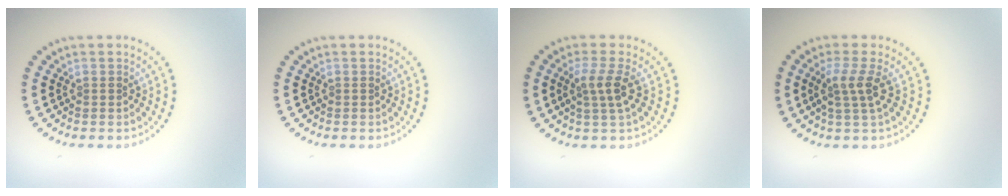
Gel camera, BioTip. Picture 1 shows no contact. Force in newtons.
{"total": 0.0}
{"total": 2.5, "press": 1.9, "slide": 1.6}
{"total": 2.7, "press": 2.1, "slide": 1.7}